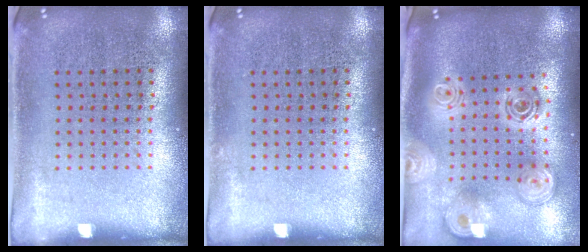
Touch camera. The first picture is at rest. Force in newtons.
{"total": 0.0}
{"total": 2.6, "press": 2.0, "slide": 1.7}